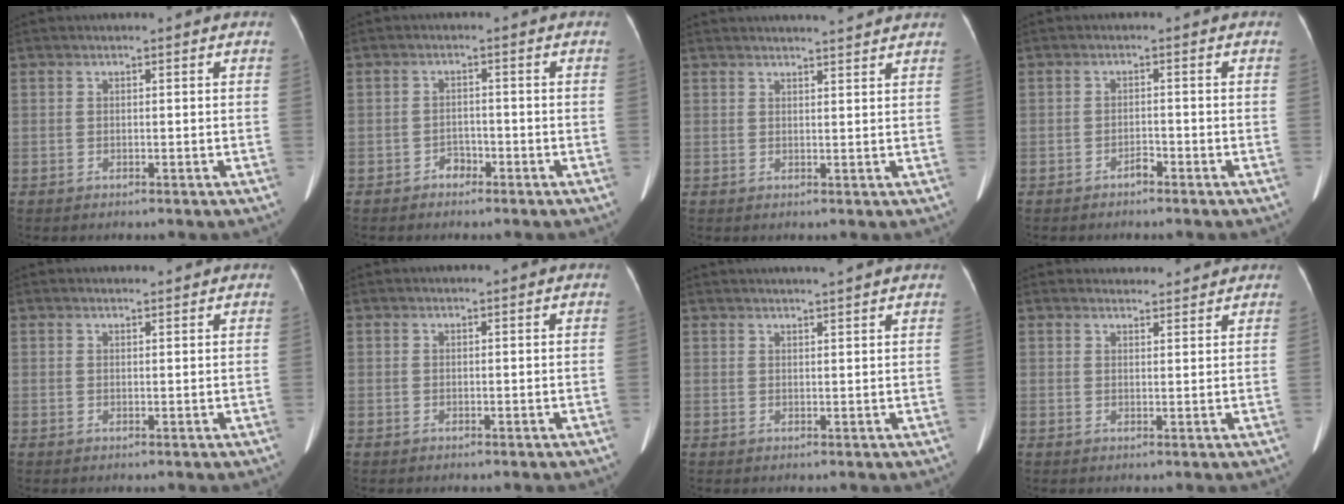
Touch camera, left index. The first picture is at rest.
{"total": 1.9, "force": [-1.4, 1.2, 0.5], "torque": [-0.008, 0.005, -0.023]}
{"total": 5.7, "force": [5.4, -0.2, 1.6], "torque": [-0.022, 0.015, 0.061]}
{"total": 1.4, "force": [-1.2, 0.4, 0.6], "torque": [-0.008, 0.002, -0.018]}
{"total": 1.5, "force": [1.5, 0.2, 0.1], "torque": [-0.009, 0.006, 0.023]}
{"total": 0.0}
{"total": 5.3, "force": [4.9, -0.4, 2.2], "torque": [-0.030, 0.021, 0.058]}
{"total": 4.1, "force": [4.0, 1.0, 0.2], "torque": [-0.005, 0.014, 0.050]}